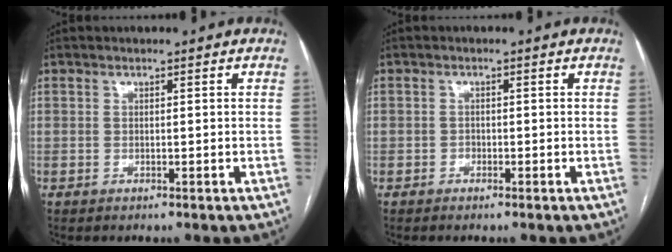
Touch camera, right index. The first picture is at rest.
{"total": 0.8, "force": [-0.6, 0.5, 0.0], "torque": [0.001, 0.003, -0.014]}